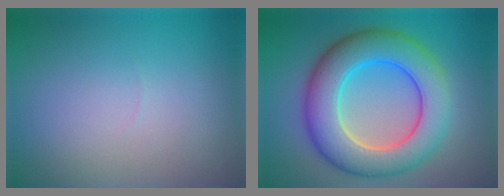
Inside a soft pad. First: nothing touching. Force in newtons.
{"total": 9.3, "press": 9.3, "slide": 0.3}